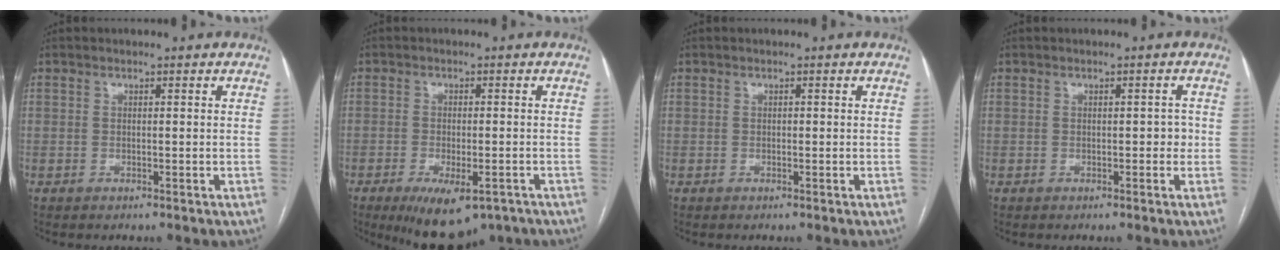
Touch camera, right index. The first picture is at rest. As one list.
[{"total": 10.1, "force": [-6.6, 3.8, 6.7], "torque": [-0.101, -0.012, -0.094]}, {"total": 0.0}, {"total": 1.6, "force": [-0.2, 0.9, 1.3], "torque": [-0.010, 0.010, -0.003]}]